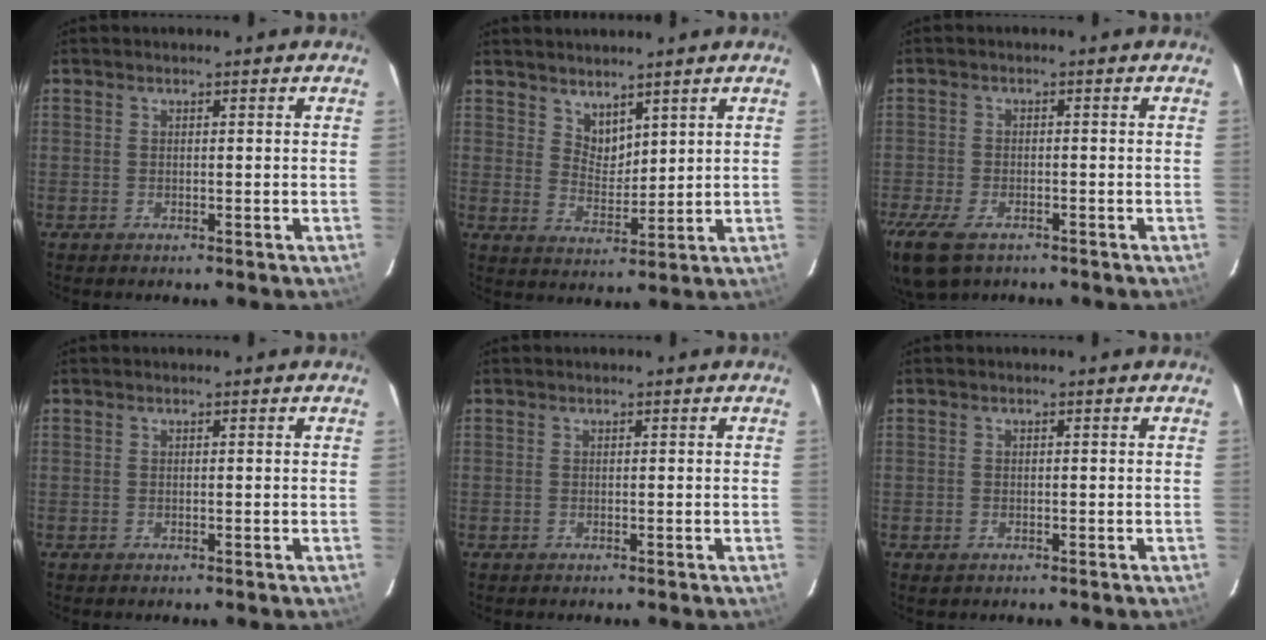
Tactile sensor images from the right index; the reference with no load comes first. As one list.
[{"total": 4.6, "force": [3.8, 2.2, 1.4], "torque": [-0.017, -0.005, 0.072]}, {"total": 9.7, "force": [-6.4, 4.8, 5.4], "torque": [-0.146, -0.033, -0.120]}, {"total": 0.0}, {"total": 0.0}, {"total": 0.8, "force": [-0.4, 0.6, 0.3], "torque": [-0.002, -0.001, -0.006]}]